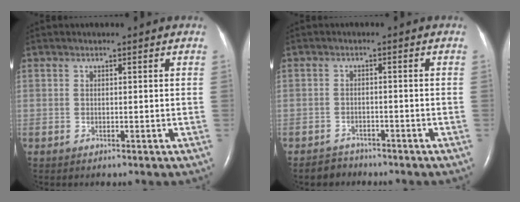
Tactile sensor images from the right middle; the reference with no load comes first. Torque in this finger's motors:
{"motor_torque": [-0.02, 0.05, -0.03, -0.01]}